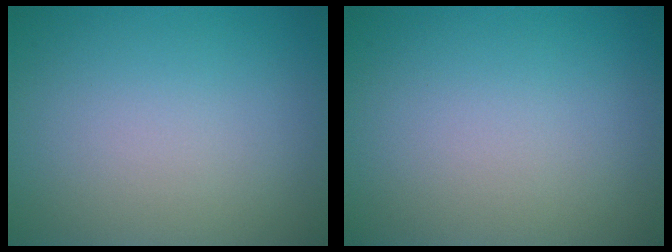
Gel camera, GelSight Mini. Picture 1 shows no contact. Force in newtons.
{"total": 0.0}